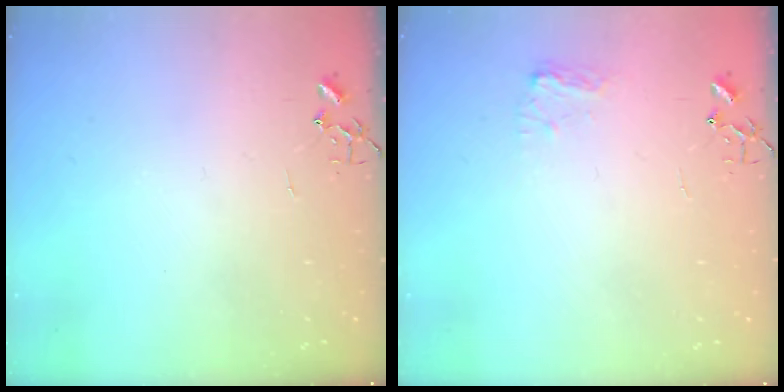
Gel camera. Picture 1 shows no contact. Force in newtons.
{"total": 6.6, "press": 6.6, "slide": 0.2}